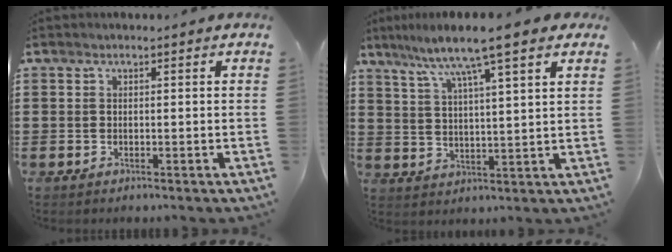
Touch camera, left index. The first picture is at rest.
{"total": 7.7, "force": [5.9, -0.1, 4.9], "torque": [-0.116, -0.026, 0.097]}